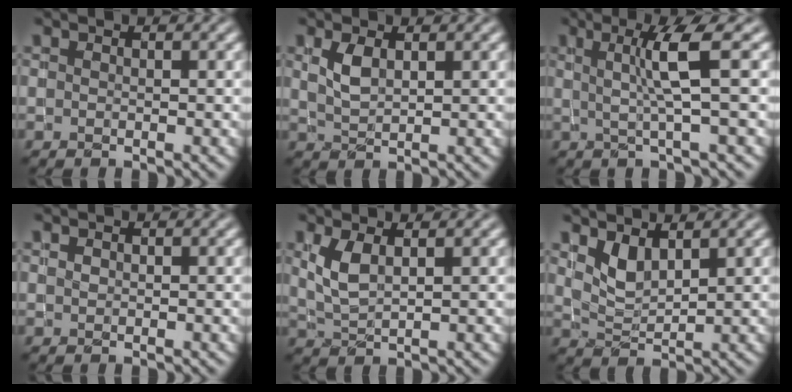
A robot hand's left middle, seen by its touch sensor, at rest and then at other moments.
{"total": 1.9, "force": [0.6, 0.9, 1.6], "torque": [-0.040, 0.001, 0.017]}
{"total": 3.9, "force": [0.5, 0.3, 3.9], "torque": [-0.071, -0.002, 0.010]}
{"total": 0.0}
{"total": 2.6, "force": [0.8, 1.1, 2.2], "torque": [-0.056, -0.001, 0.022]}
{"total": 2.2, "force": [1.3, 0.9, 1.5], "torque": [-0.036, -0.012, 0.032]}